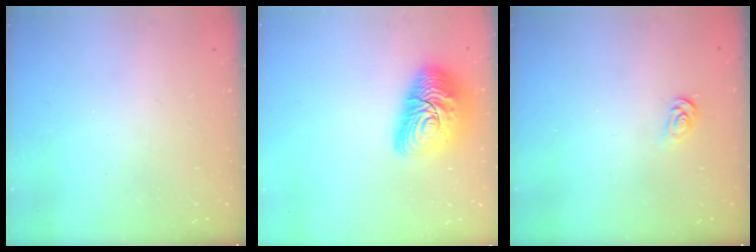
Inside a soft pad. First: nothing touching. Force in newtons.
{"total": 14.7, "press": 14.6, "slide": 1.0}
{"total": 2.6, "press": 2.6, "slide": 0.4}